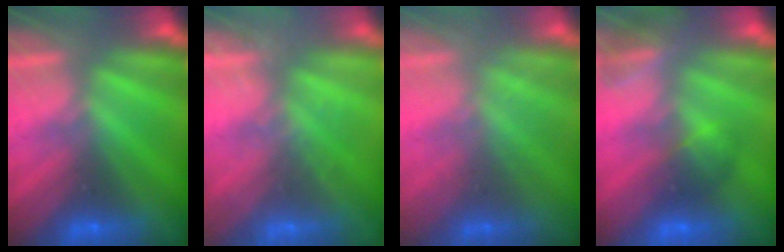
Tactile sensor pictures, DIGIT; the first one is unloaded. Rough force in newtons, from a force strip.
{"total": 1.8}
{"total": 1.8}
{"total": 3.7}